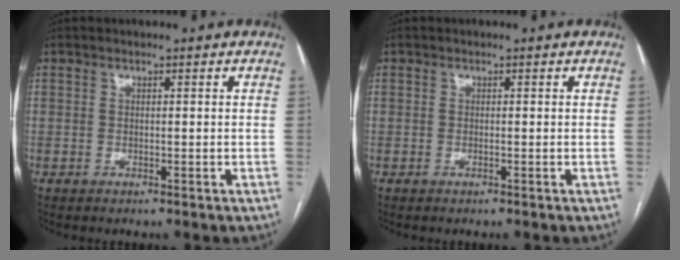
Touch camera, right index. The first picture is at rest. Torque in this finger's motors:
{"motor_torque": [0.16, 0.15, -0.01, 0.01]}